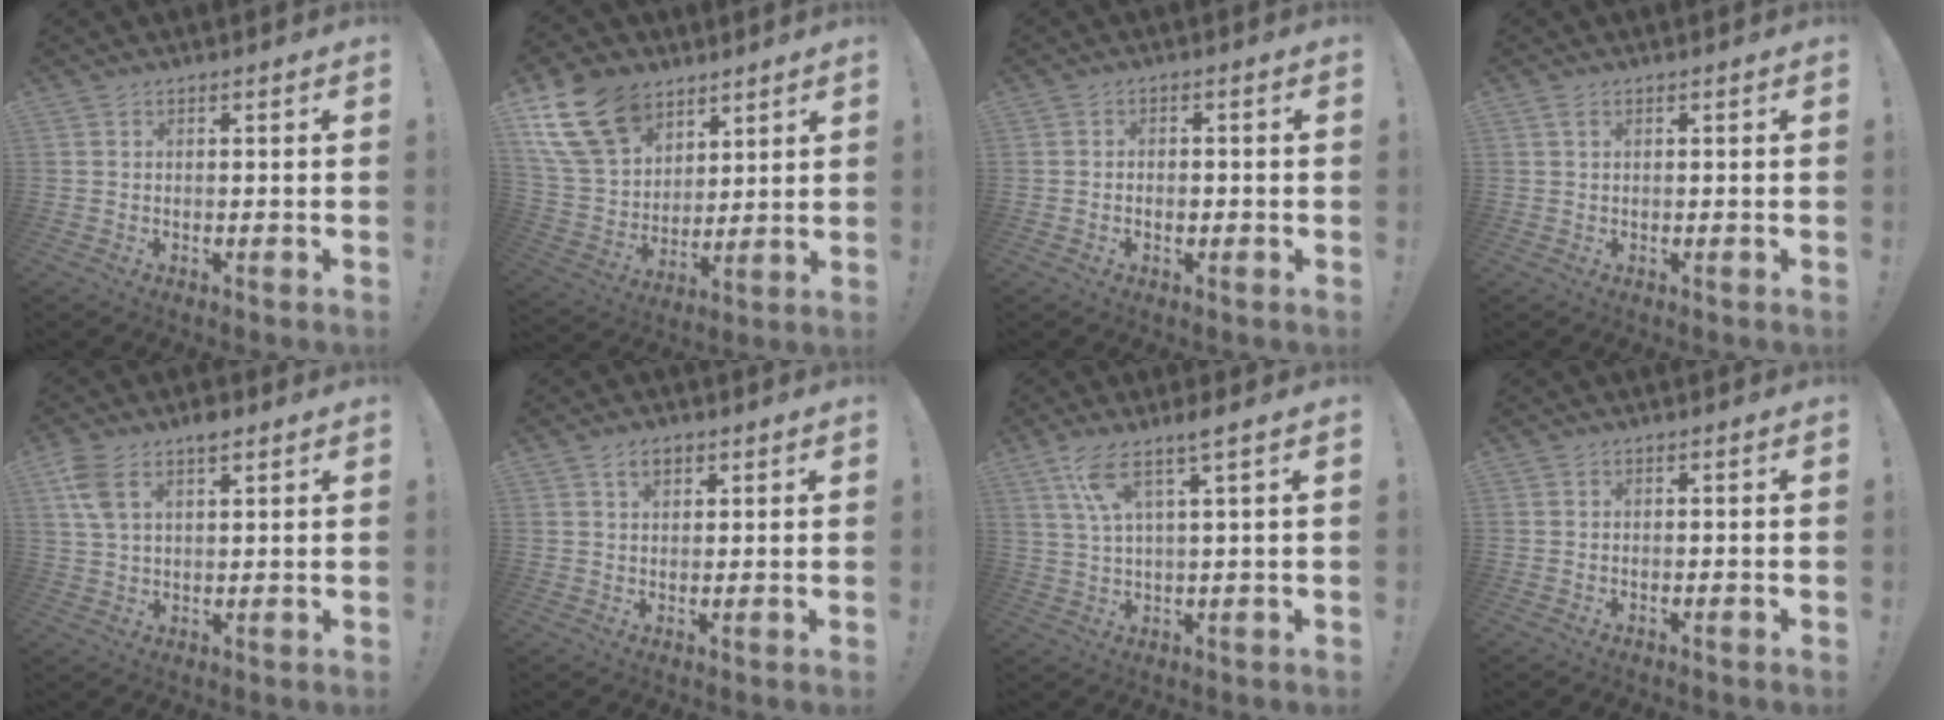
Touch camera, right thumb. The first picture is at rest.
{"total": 18.5, "force": [10.7, 12.5, 8.6], "torque": [-0.166, -0.052, 0.211]}
{"total": 1.7, "force": [-0.4, 1.3, 1.0], "torque": [-0.008, 0.002, -0.009]}
{"total": 1.2, "force": [0.7, 0.5, 0.9], "torque": [-0.015, 0.000, 0.011]}
{"total": 7.3, "force": [3.9, 3.7, 4.9], "torque": [-0.091, -0.002, 0.076]}
{"total": 3.6, "force": [1.8, 2.2, 2.2], "torque": [-0.033, 0.001, 0.030]}
{"total": 7.3, "force": [4.2, 0.2, 6.0], "torque": [-0.121, -0.012, 0.072]}
{"total": 0.0}